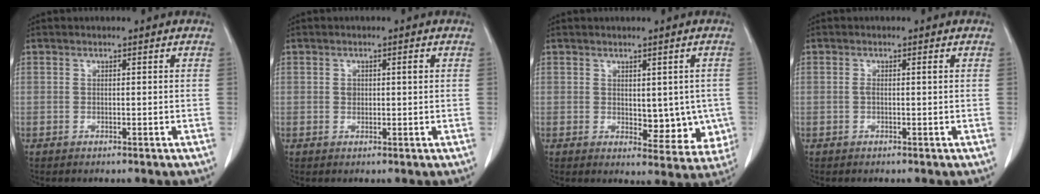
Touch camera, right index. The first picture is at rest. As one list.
[{"total": 1.6, "force": [0.3, 0.9, 1.3], "torque": [-0.025, 0.008, 0.009]}, {"total": 7.1, "force": [-0.2, 4.0, 5.9], "torque": [-0.046, -0.005, 0.007]}, {"total": 1.0, "force": [0.0, 0.1, 1.0], "torque": [-0.021, 0.001, 0.002]}]